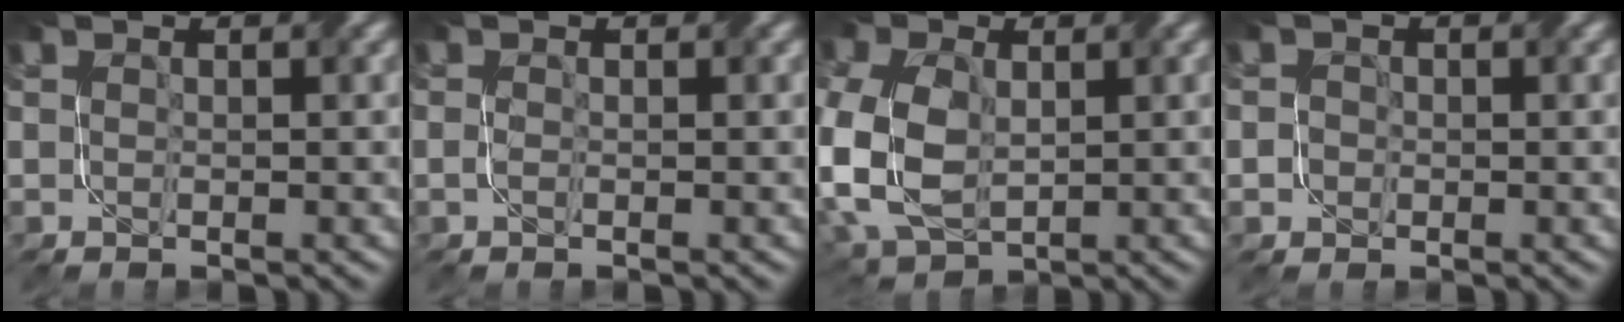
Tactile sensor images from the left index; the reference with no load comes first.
{"total": 0.7, "force": [-0.6, -0.1, 0.4], "torque": [-0.008, 0.000, -0.013]}
{"total": 10.6, "force": [-1.5, 7.0, 7.8], "torque": [-0.205, -0.012, -0.031]}
{"total": 1.4, "force": [-0.1, 1.3, 0.6], "torque": [-0.001, 0.007, -0.012]}